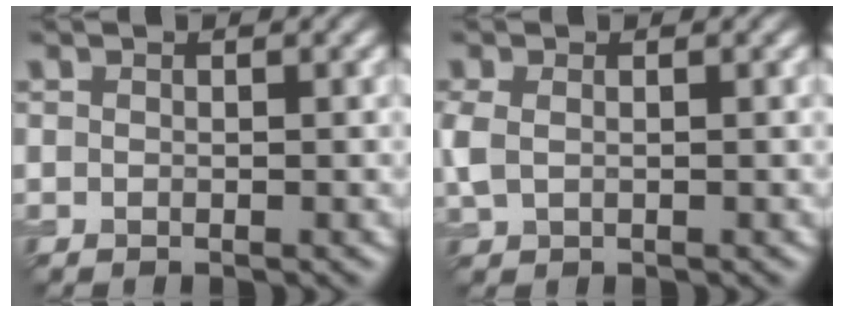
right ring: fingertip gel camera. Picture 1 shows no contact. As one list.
[{"total": 2.0, "force": [0.1, 1.5, 1.3], "torque": [-0.037, 0.000, 0.002]}]